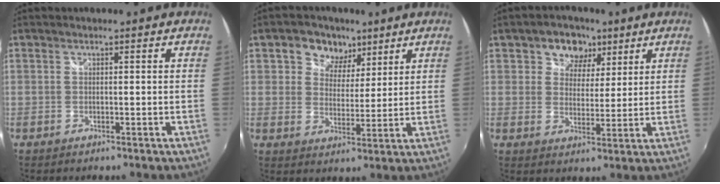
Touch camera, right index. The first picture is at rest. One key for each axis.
{"total": 7.7, "fx": 4.0, "fy": 6.0, "fz": 2.6, "tx": -0.049, "ty": 0.009, "tz": 0.062}
{"total": 7.1, "fx": 3.5, "fy": 5.8, "fz": 2.4, "tx": -0.037, "ty": 0.007, "tz": 0.052}